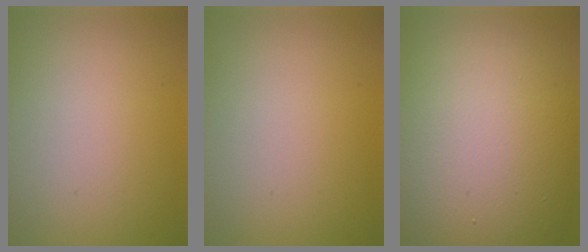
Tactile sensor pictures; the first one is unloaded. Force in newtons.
{"total": 0.0}
{"total": 15.7, "press": 15.7, "slide": 0.9}